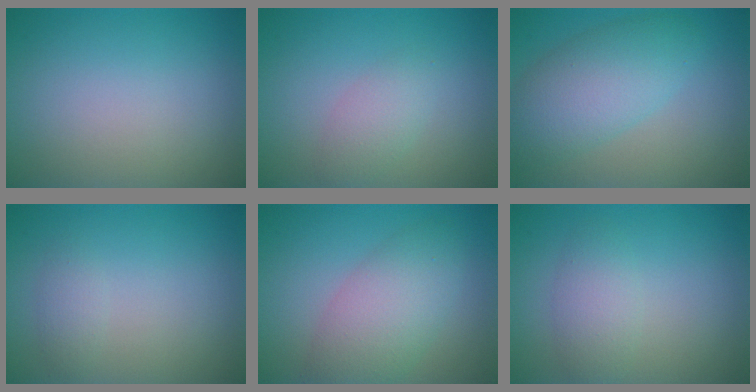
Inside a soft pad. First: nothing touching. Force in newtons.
{"total": 2.1, "press": 2.1, "slide": 0.1}
{"total": 6.0, "press": 6.0, "slide": 0.4}
{"total": 1.1, "press": 1.1, "slide": 0.0}
{"total": 5.3, "press": 5.3, "slide": 0.2}
{"total": 2.5, "press": 2.5, "slide": 0.1}